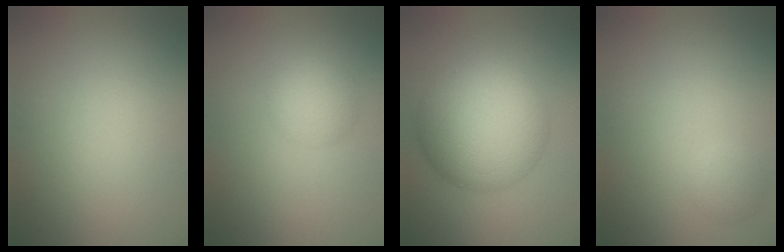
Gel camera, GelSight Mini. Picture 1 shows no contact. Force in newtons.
{"total": 2.5, "press": 2.5, "slide": 0.1}
{"total": 10.1, "press": 10.1, "slide": 0.3}
{"total": 1.5, "press": 1.5, "slide": 0.1}